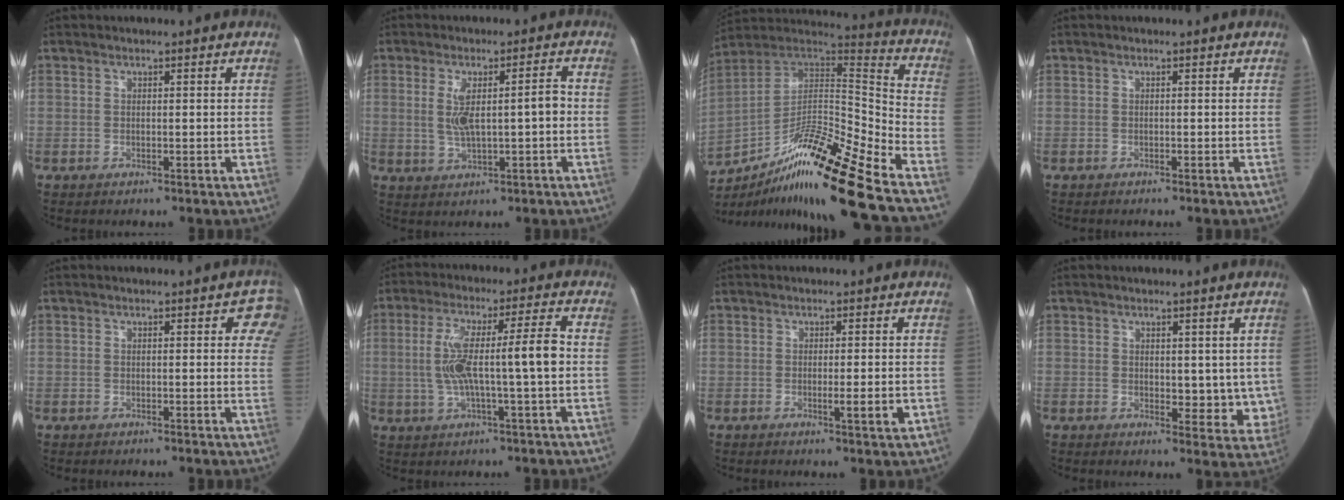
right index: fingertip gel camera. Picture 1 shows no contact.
{"total": 6.7, "force": [0.0, 1.6, 6.6], "torque": [-0.121, 0.014, 0.008]}
{"total": 24.7, "force": [-17.4, 0.7, 17.4], "torque": [-0.273, 0.011, -0.309]}
{"total": 0.0}
{"total": 5.4, "force": [2.8, 1.9, 4.2], "torque": [-0.032, 0.004, 0.016]}
{"total": 11.0, "force": [-0.3, 0.6, 11.0], "torque": [-0.205, 0.024, -0.005]}
{"total": 3.1, "force": [-0.7, 0.0, 3.0], "torque": [-0.045, -0.008, -0.011]}
{"total": 5.9, "force": [1.1, 3.5, 4.7], "torque": [-0.034, -0.016, 0.018]}